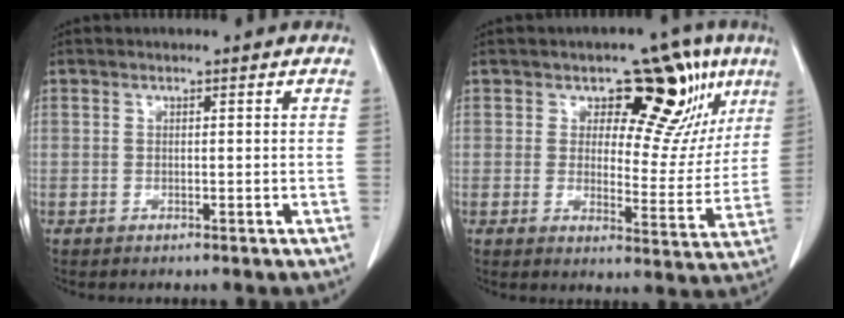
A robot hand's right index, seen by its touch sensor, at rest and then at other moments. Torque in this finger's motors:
{"motor_torque": [0.71, 0.71, 0.10, 0.06]}